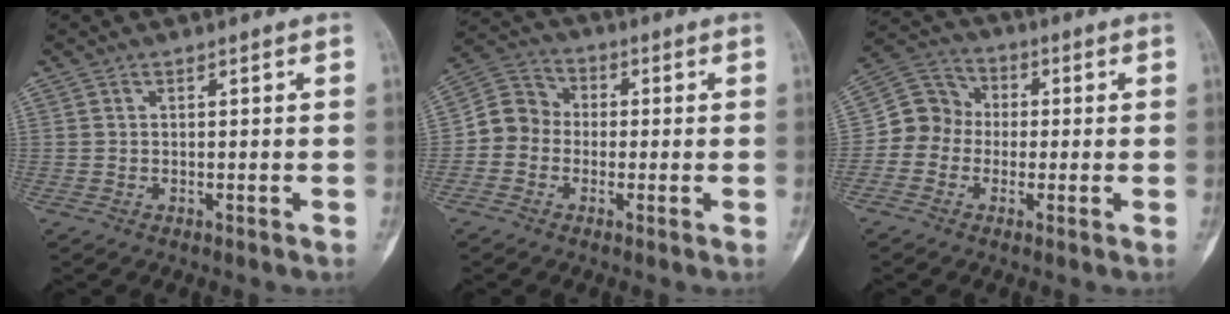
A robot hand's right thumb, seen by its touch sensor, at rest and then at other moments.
{"total": 7.3, "force": [-1.1, 6.6, 3.0], "torque": [-0.033, 0.028, -0.038]}
{"total": 8.1, "force": [-1.0, 7.4, 3.1], "torque": [-0.031, 0.031, -0.034]}